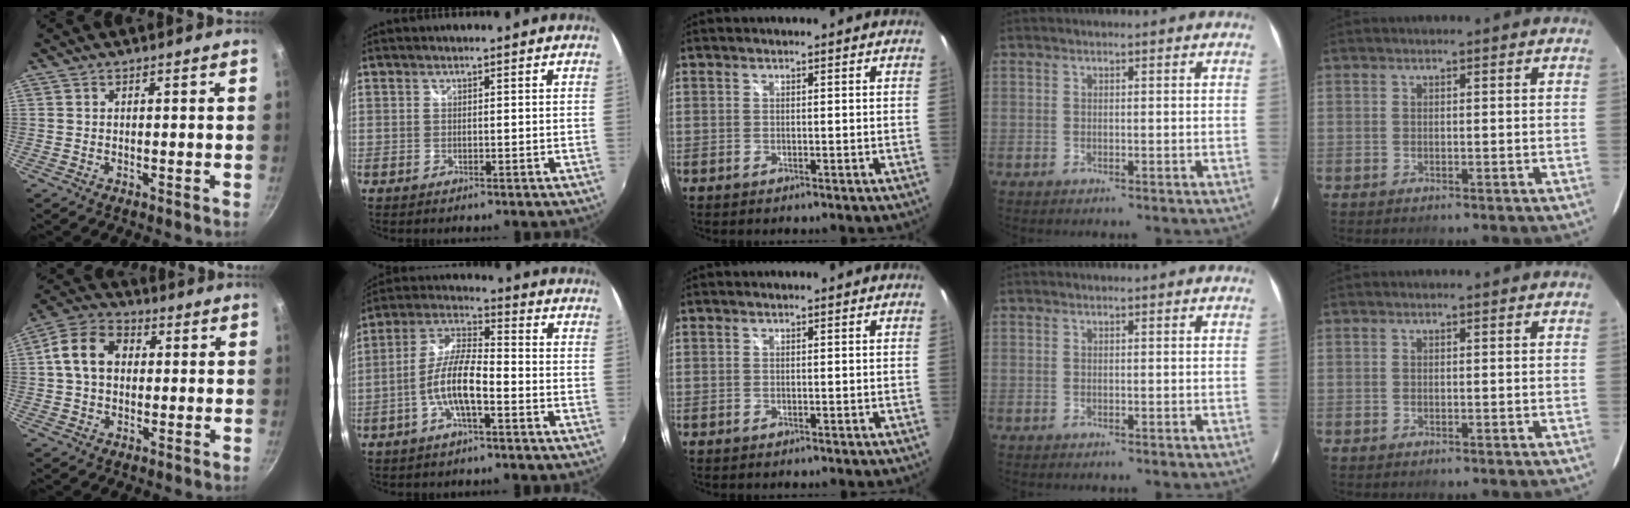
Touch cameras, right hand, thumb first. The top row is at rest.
{"thumb": {"total": 10.2, "force": [1.3, 7.7, 6.6], "torque": [-0.098, 0.021, 0.006]}, "index": {"total": 9.6, "force": [-3.7, 2.6, 8.4], "torque": [-0.181, 0.007, -0.070]}}